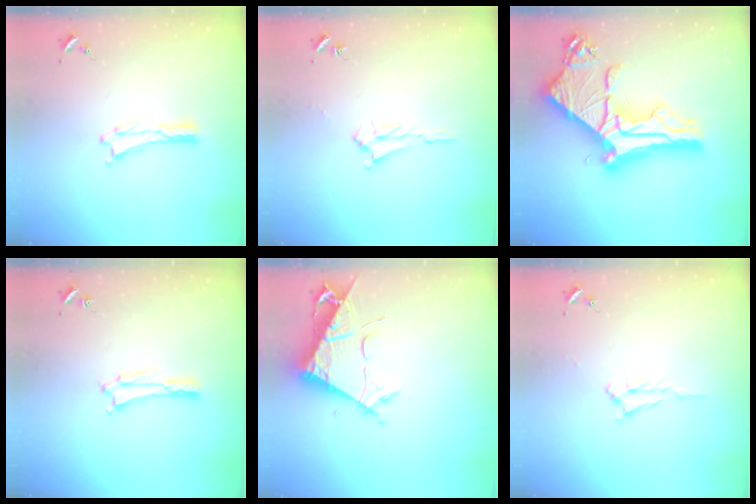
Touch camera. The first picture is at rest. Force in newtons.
{"total": 2.4, "press": 2.4, "slide": 0.4}
{"total": 16.9, "press": 16.8, "slide": 1.7}
{"total": 1.6, "press": 1.6, "slide": 0.2}
{"total": 7.6, "press": 7.5, "slide": 0.9}
{"total": 1.7, "press": 1.7, "slide": 0.3}